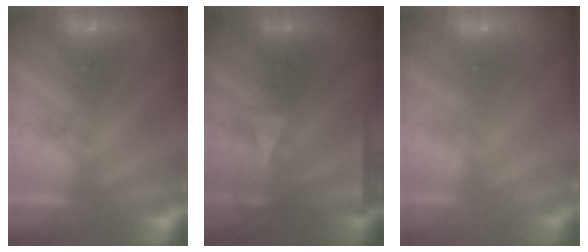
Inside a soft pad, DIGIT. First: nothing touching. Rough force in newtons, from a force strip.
{"total": 2.4}
{"total": 2.1}